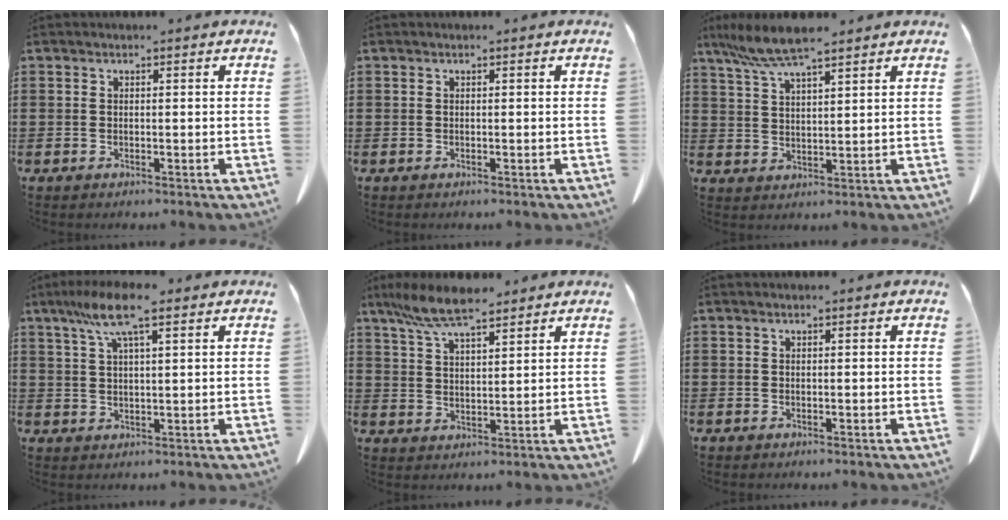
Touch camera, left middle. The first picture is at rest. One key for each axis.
{"total": 0.0}
{"total": 7.9, "fx": 6.4, "fy": 1.9, "fz": 4.3, "tx": -0.100, "ty": -0.009, "tz": 0.121}
{"total": 8.3, "fx": 4.9, "fy": 1.5, "fz": 6.6, "tx": -0.137, "ty": 0.000, "tz": 0.086}
{"total": 8.1, "fx": 6.5, "fy": 1.6, "fz": 4.6, "tx": -0.106, "ty": -0.010, "tz": 0.120}
{"total": 0.0}